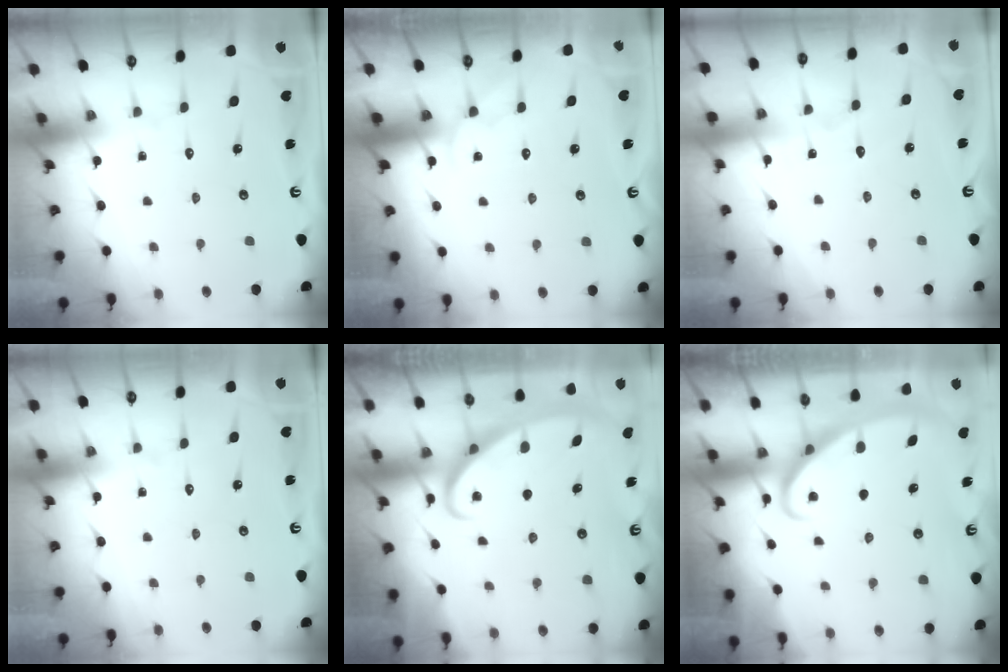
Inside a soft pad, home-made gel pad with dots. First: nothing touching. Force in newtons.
{"total": 2.5, "press": 2.5, "slide": 0.4}
{"total": 3.0, "press": 2.9, "slide": 0.3}
{"total": 0.0}
{"total": 2.7, "press": 2.7, "slide": 0.4}
{"total": 2.8, "press": 2.8, "slide": 0.4}